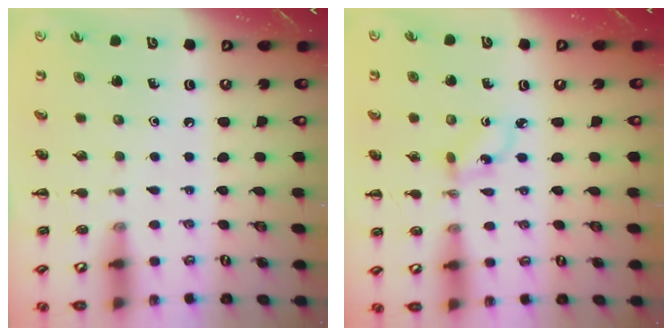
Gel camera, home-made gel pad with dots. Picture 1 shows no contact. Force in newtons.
{"total": 1.5, "press": 1.4, "slide": 0.4}